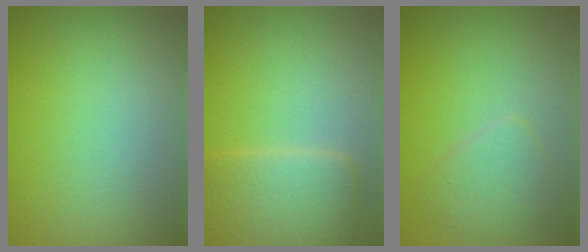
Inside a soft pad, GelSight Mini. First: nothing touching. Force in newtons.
{"total": 6.4, "press": 6.4, "slide": 0.3}
{"total": 2.6, "press": 2.6, "slide": 0.1}